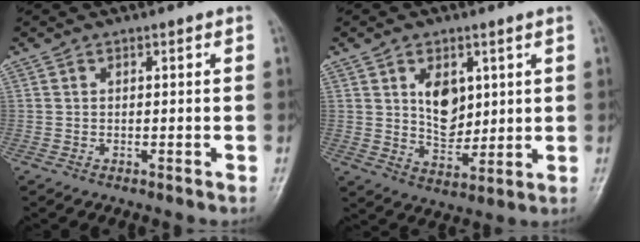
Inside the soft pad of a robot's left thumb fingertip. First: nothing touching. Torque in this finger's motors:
{"motor_torque": [2.16, 2.84, 0.46, -0.84, 0.32]}